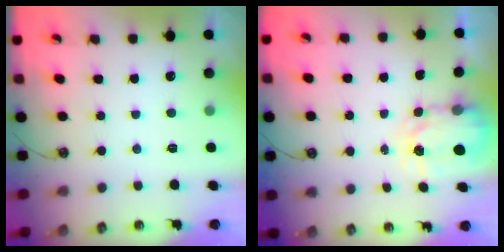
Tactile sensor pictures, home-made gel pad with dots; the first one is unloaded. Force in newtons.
{"total": 4.1, "press": 4.0, "slide": 0.5}